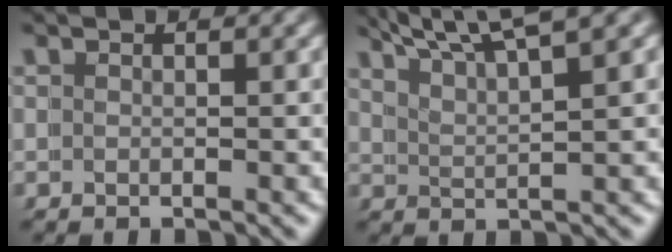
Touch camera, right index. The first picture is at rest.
{"total": 5.4, "force": [4.9, -0.2, 2.2], "torque": [-0.034, 0.012, 0.079]}